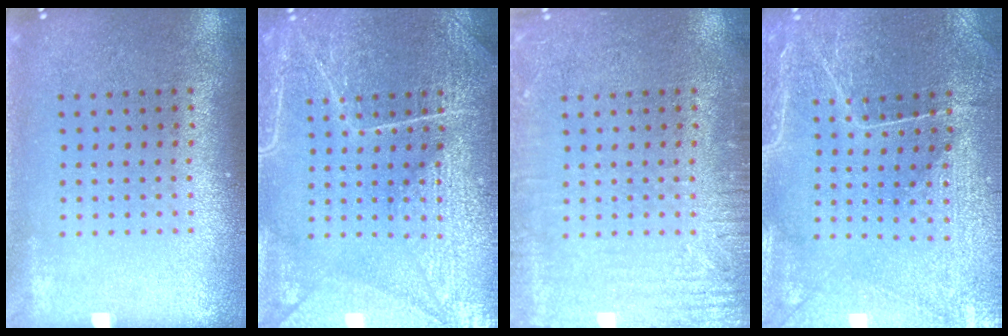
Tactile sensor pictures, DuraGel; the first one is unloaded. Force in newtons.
{"total": 6.7, "press": 6.6, "slide": 0.8}
{"total": 3.0, "press": 3.0, "slide": 0.3}
{"total": 1.1, "press": 1.0, "slide": 0.4}